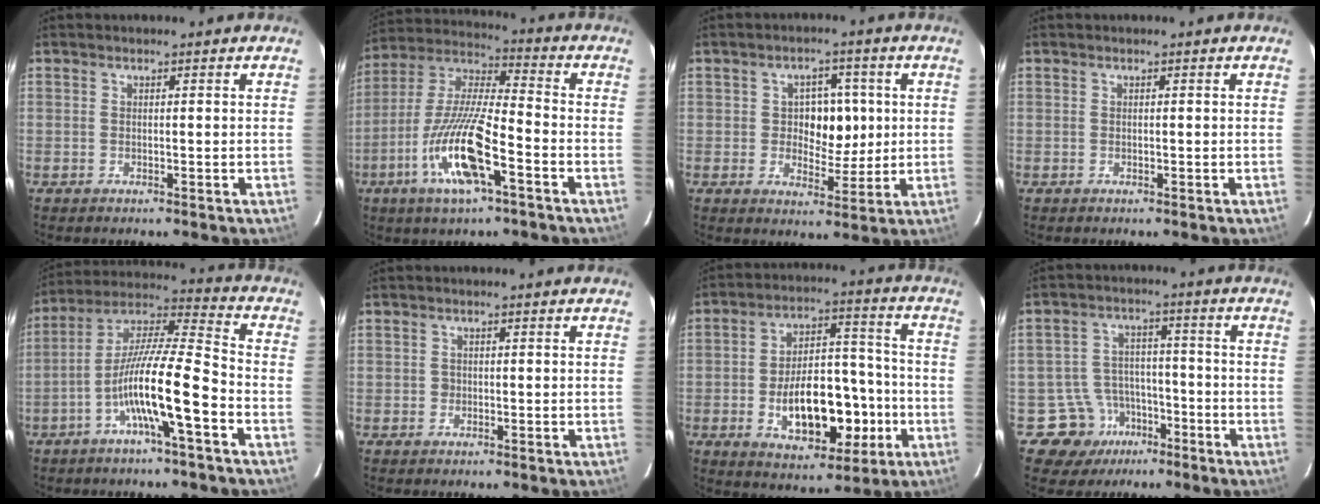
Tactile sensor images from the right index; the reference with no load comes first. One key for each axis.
{"total": 15.6, "fx": -6.4, "fy": 2.6, "fz": 14.0, "tx": -0.287, "ty": -0.011, "tz": -0.119}
{"total": 6.6, "fx": 0.8, "fy": 4.3, "fz": 4.9, "tx": -0.066, "ty": 0.013, "tz": 0.019}
{"total": 0.0}
{"total": 13.7, "fx": -5.3, "fy": 0.5, "fz": 12.6, "tx": -0.237, "ty": 0.013, "tz": -0.099}
{"total": 0.7, "fx": -0.1, "fy": 0.7, "fz": 0.2, "tx": -0.003, "ty": 0.003, "tz": -0.003}
{"total": 15.1, "fx": -4.1, "fy": 7.1, "fz": 12.6, "tx": -0.204, "ty": 0.019, "tz": -0.056}
{"total": 8.6, "fx": -4.2, "fy": 7.5, "fz": 0.1, "tx": 0.004, "ty": 0.031, "tz": -0.056}